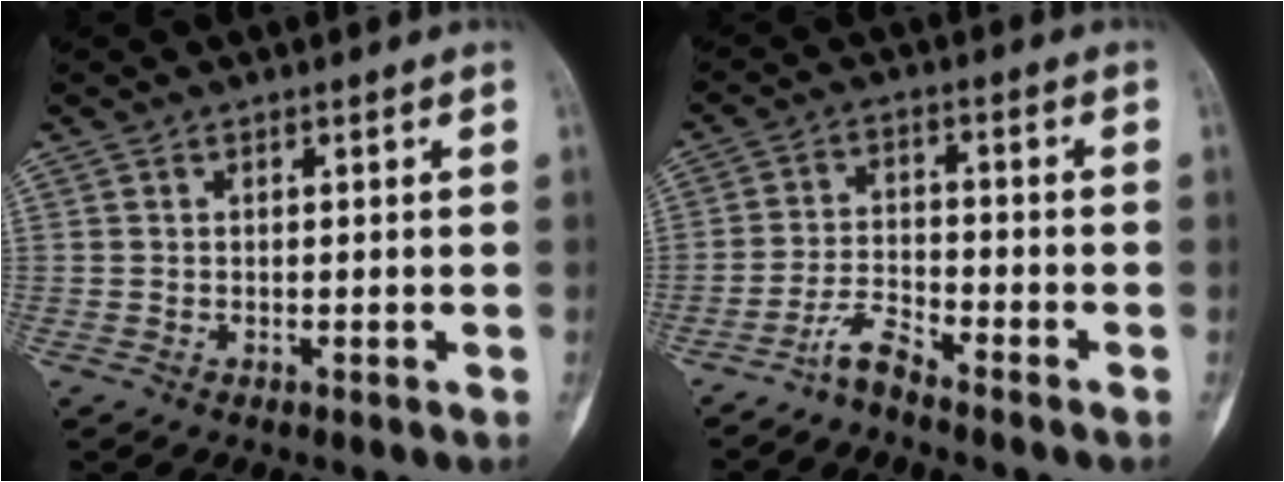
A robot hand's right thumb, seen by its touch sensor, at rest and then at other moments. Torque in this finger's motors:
{"motor_torque": [1.02, -0.05, 0.24, -0.76, 0.13]}